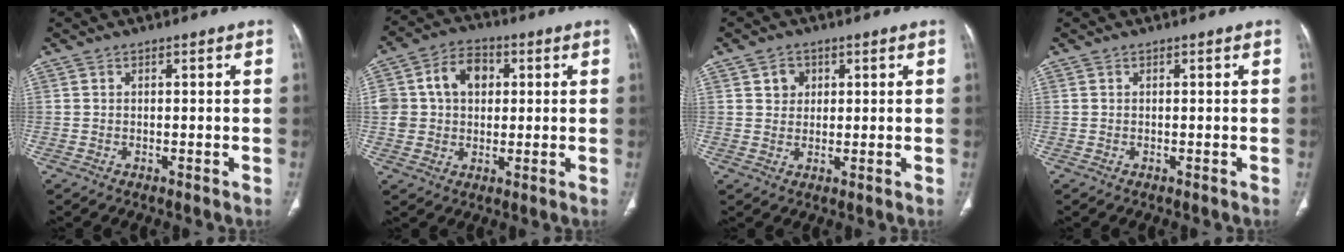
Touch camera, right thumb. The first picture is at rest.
{"total": 11.2, "force": [2.3, 8.5, 6.8], "torque": [-0.102, 0.016, 0.039]}
{"total": 3.3, "force": [1.3, 2.8, 1.2], "torque": [-0.002, -0.006, 0.021]}
{"total": 0.0}